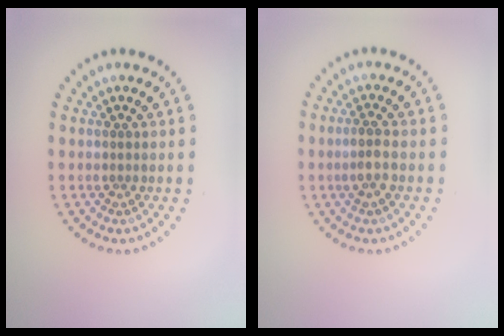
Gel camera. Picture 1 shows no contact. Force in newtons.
{"total": 1.7, "press": 1.6, "slide": 0.7}